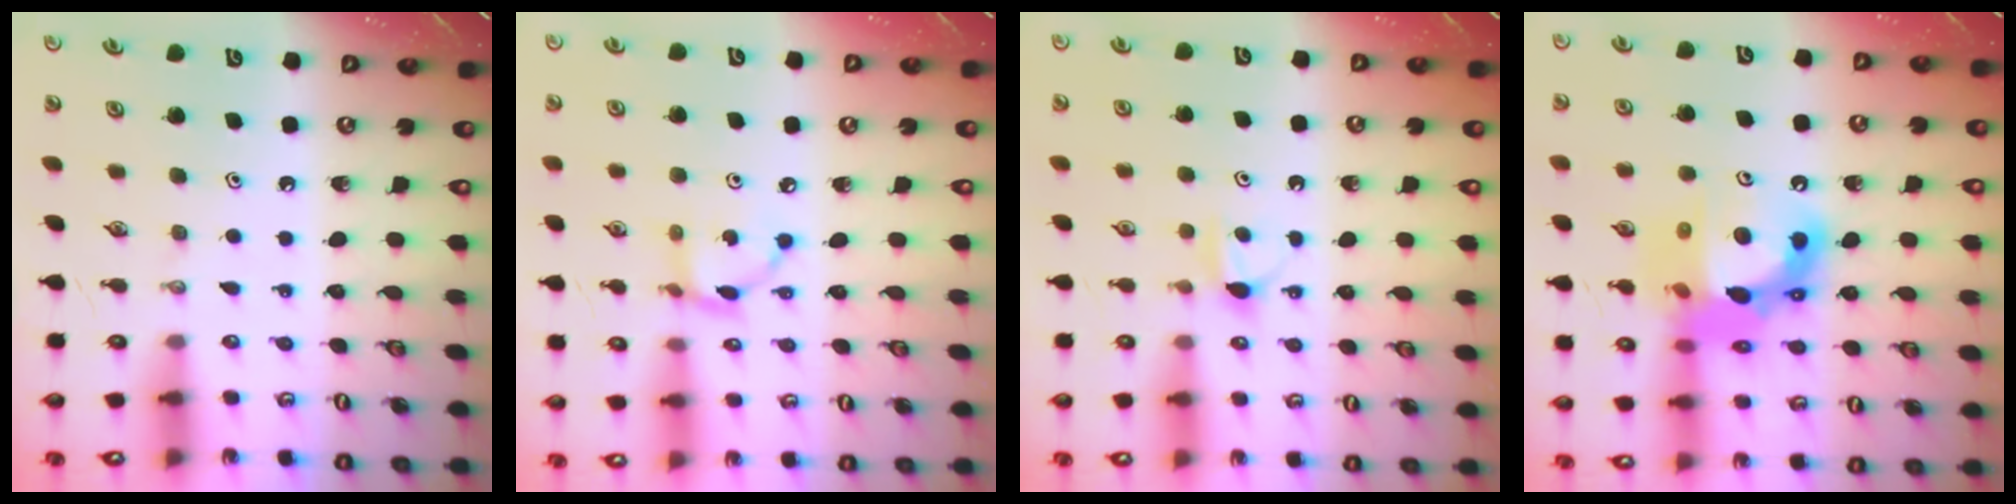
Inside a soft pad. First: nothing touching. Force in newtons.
{"total": 6.1, "press": 6.1, "slide": 0.3}
{"total": 5.0, "press": 5.0, "slide": 0.5}
{"total": 18.0, "press": 17.9, "slide": 1.5}